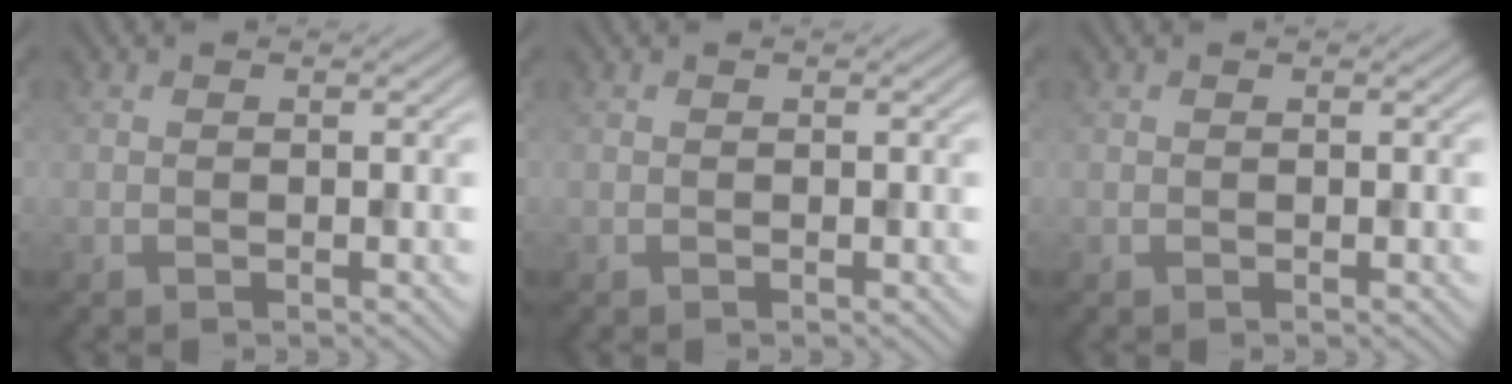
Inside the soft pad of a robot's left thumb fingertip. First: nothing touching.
{"total": 0.0}
{"total": 0.0}